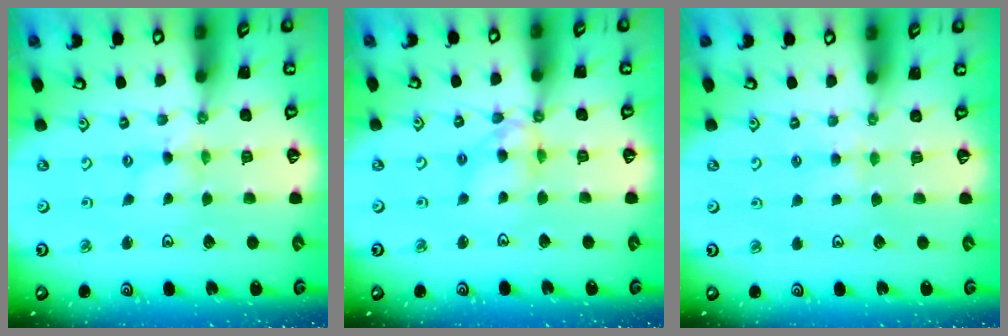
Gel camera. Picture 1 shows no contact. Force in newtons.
{"total": 10.1, "press": 10.0, "slide": 1.0}
{"total": 2.9, "press": 2.9, "slide": 0.5}